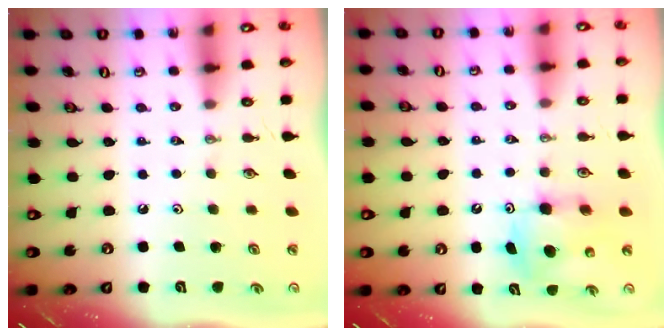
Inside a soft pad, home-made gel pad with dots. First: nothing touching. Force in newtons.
{"total": 11.2, "press": 11.2, "slide": 0.6}